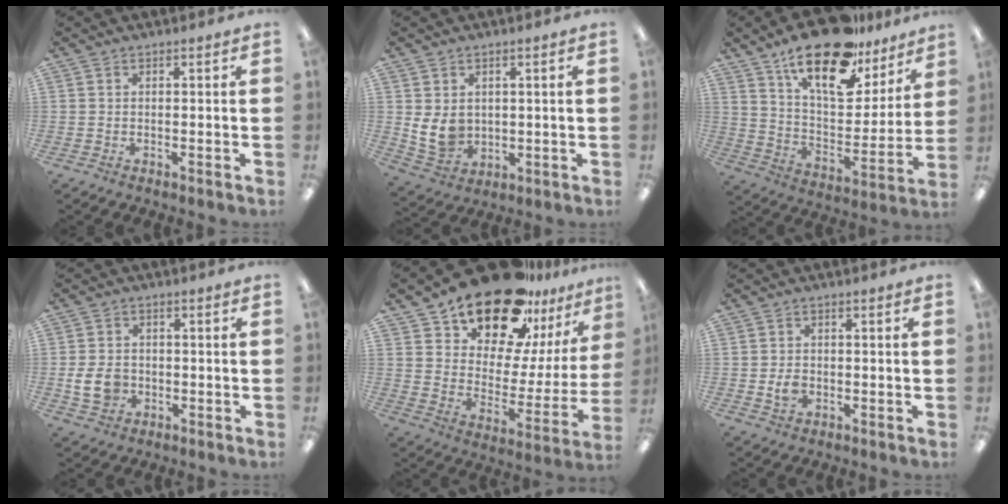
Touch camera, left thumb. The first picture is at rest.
{"total": 7.4, "force": [1.5, 6.0, 4.0], "torque": [-0.085, -0.010, 0.028]}
{"total": 22.5, "force": [15.8, 9.4, 12.9], "torque": [-0.209, -0.095, 0.271]}
{"total": 7.0, "force": [-1.4, 5.4, 4.2], "torque": [-0.082, 0.008, -0.025]}
{"total": 23.0, "force": [19.2, 9.4, 8.4], "torque": [-0.148, -0.135, 0.338]}
{"total": 3.3, "force": [-0.5, 2.6, 2.1], "torque": [-0.027, 0.002, -0.009]}